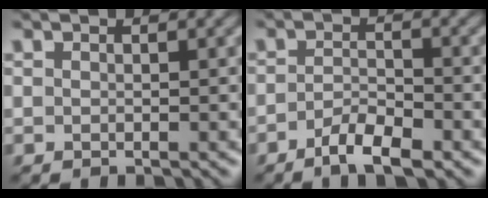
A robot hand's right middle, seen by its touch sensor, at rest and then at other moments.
{"total": 3.4, "force": [-2.2, 1.0, 2.5], "torque": [-0.048, 0.001, -0.042]}